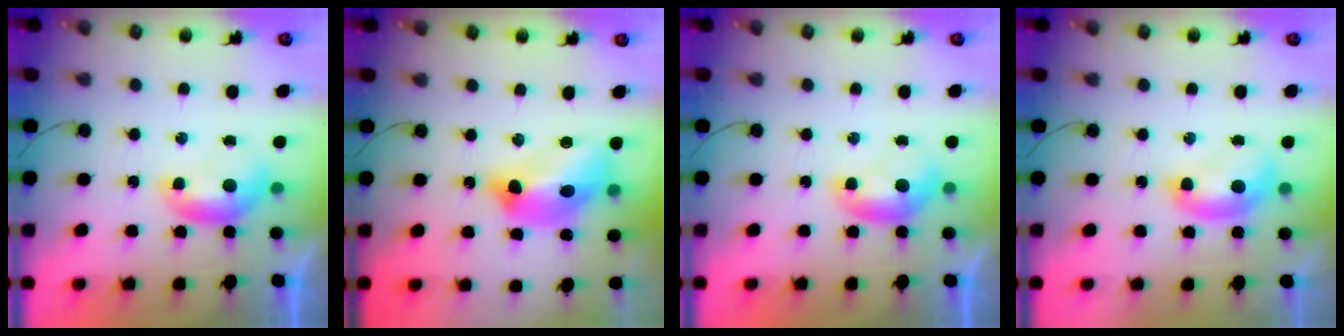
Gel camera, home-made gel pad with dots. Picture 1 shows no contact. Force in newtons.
{"total": 12.6, "press": 12.5, "slide": 1.5}
{"total": 0.0}
{"total": 2.0, "press": 2.0, "slide": 0.2}